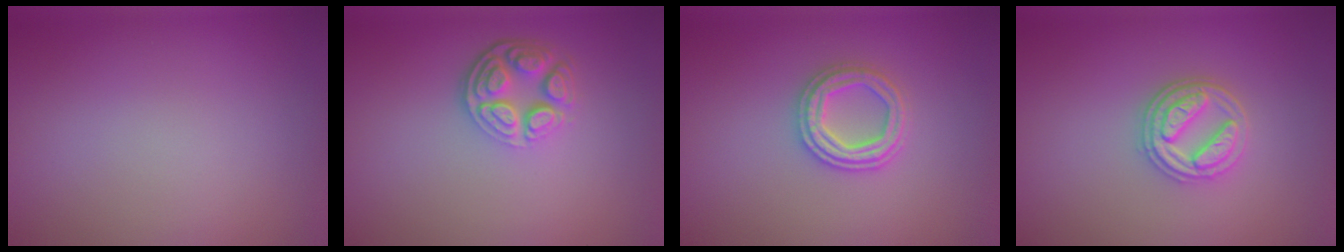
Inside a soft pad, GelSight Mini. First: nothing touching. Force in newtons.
{"total": 4.5, "press": 3.4, "slide": 2.9}
{"total": 2.9, "press": 2.9, "slide": 0.6}
{"total": 3.4, "press": 3.0, "slide": 1.7}